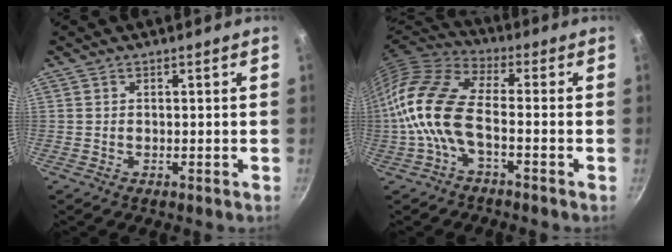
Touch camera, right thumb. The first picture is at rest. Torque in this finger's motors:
{"motor_torque": [0.81, 0.61, 1.98, -0.45, 0.60]}